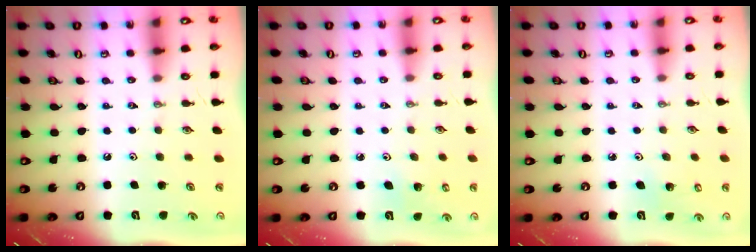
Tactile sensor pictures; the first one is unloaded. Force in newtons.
{"total": 3.9, "press": 3.7, "slide": 1.3}
{"total": 2.7, "press": 2.6, "slide": 1.0}